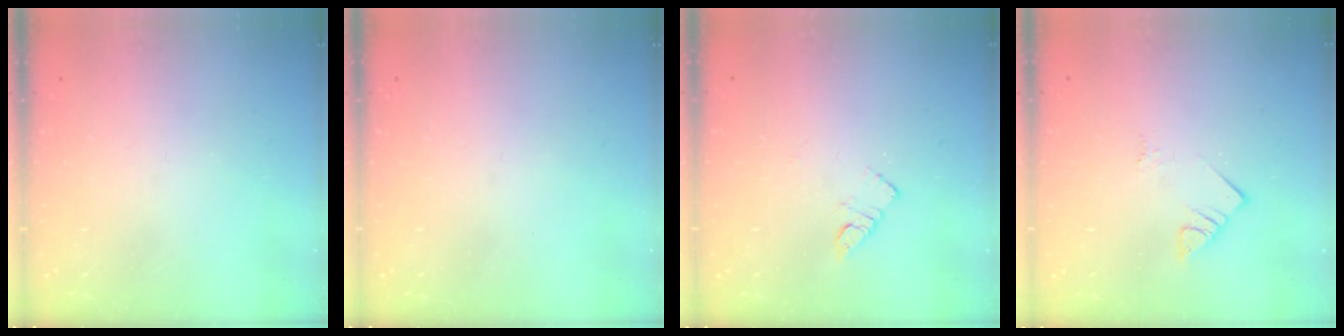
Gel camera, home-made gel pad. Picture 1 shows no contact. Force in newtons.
{"total": 0.0}
{"total": 3.9, "press": 3.9, "slide": 0.4}
{"total": 3.9, "press": 3.9, "slide": 0.6}